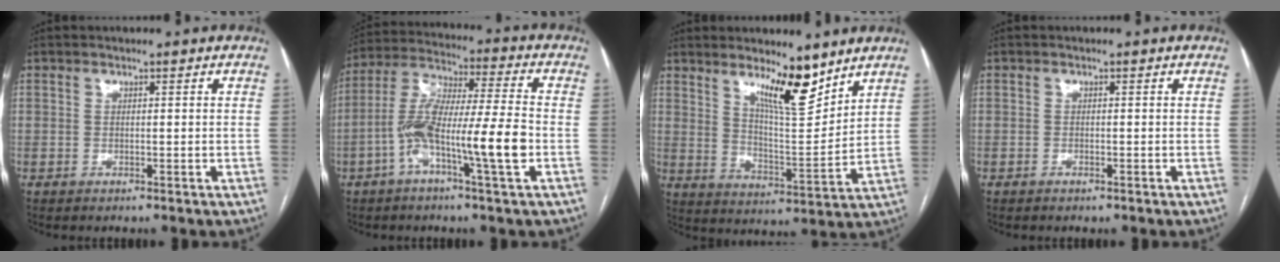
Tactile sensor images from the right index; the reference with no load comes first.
{"total": 13.8, "force": [-4.3, 0.6, 13.1], "torque": [-0.254, 0.010, -0.085]}
{"total": 9.9, "force": [7.1, 1.6, 6.7], "torque": [-0.117, -0.016, 0.127]}
{"total": 0.5, "force": [-0.4, 0.2, 0.3], "torque": [-0.009, -0.001, -0.004]}